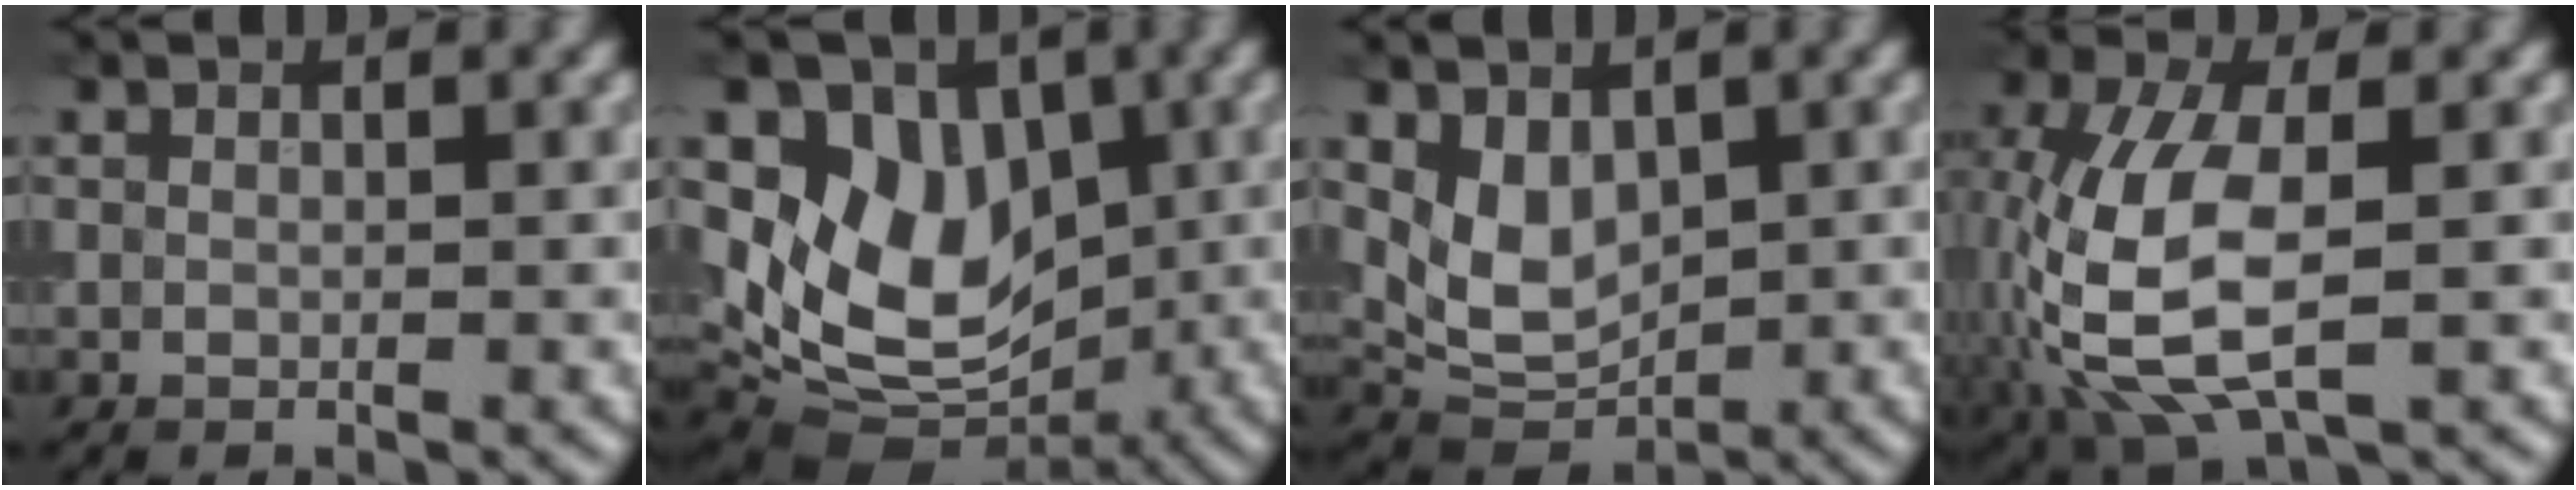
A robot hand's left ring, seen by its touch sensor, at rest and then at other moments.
{"total": 8.6, "force": [1.4, 6.6, 5.4], "torque": [-0.094, -0.021, 0.020]}
{"total": 4.0, "force": [1.1, 2.8, 2.7], "torque": [-0.049, -0.010, 0.026]}
{"total": 9.4, "force": [-1.3, 4.8, 8.0], "torque": [-0.190, 0.000, -0.030]}